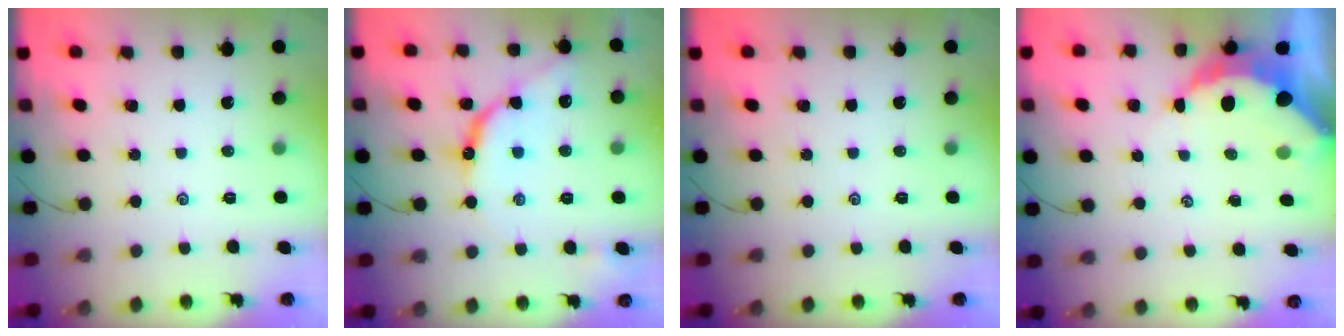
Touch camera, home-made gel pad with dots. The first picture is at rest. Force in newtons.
{"total": 10.4, "press": 10.3, "slide": 0.8}
{"total": 0.0}
{"total": 8.0, "press": 8.0, "slide": 0.8}